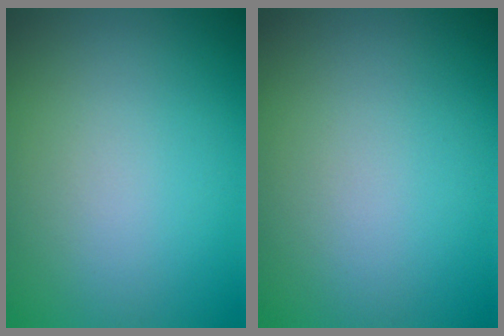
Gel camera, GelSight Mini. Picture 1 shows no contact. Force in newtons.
{"total": 0.0}